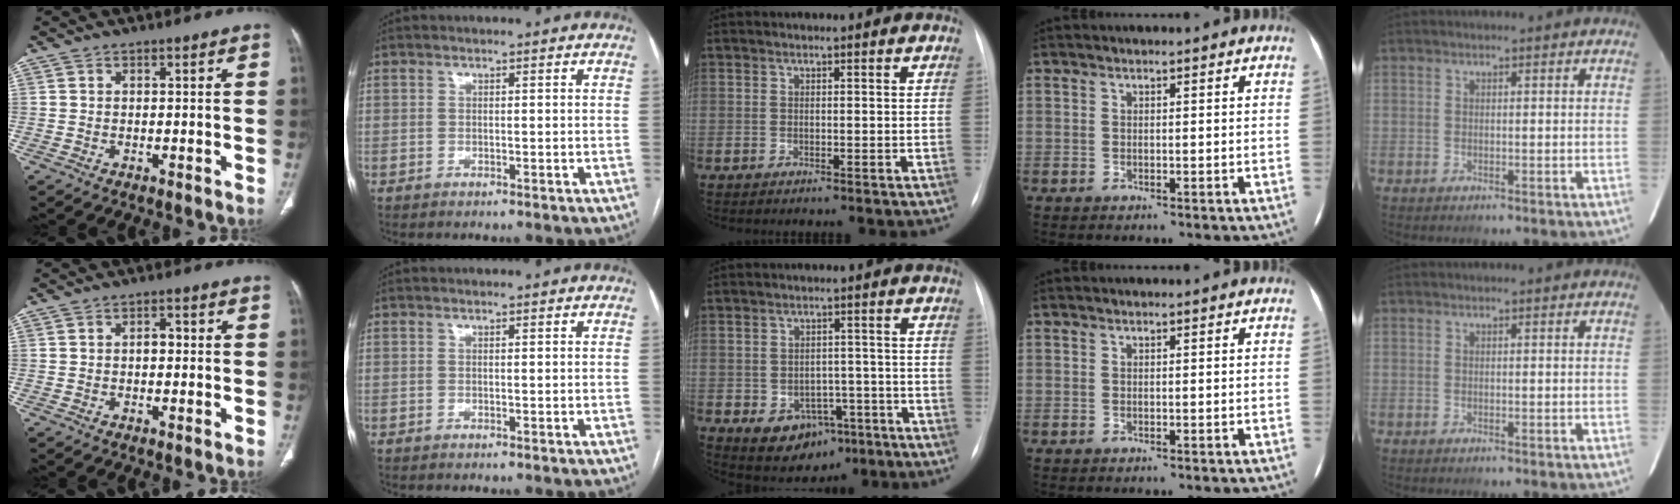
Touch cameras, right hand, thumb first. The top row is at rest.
{"thumb": {"total": 2.0, "force": [-0.1, 1.3, 1.5], "torque": [-0.017, 0.008, -0.005]}, "middle": {"total": 7.7, "force": [-3.5, 5.6, 4.0], "torque": [-0.059, 0.014, -0.039]}}